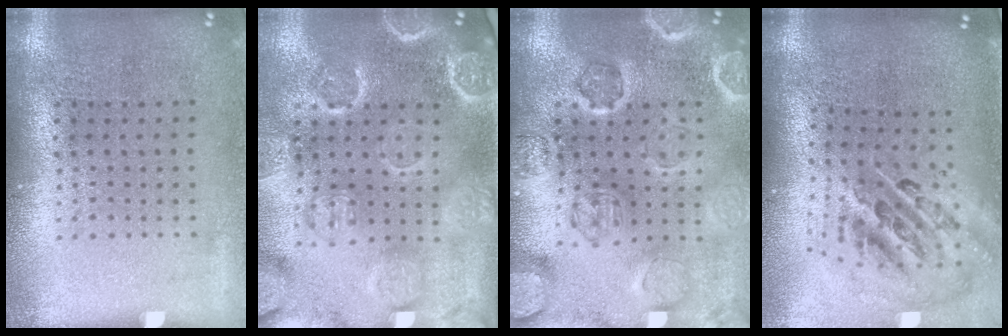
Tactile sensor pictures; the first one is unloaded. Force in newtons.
{"total": 4.1, "press": 3.6, "slide": 1.9}
{"total": 2.6, "press": 2.6, "slide": 0.2}
{"total": 2.6, "press": 1.8, "slide": 2.0}